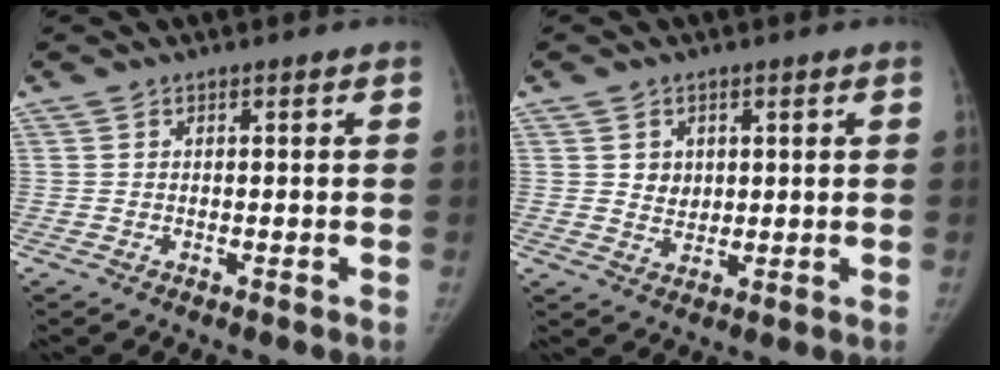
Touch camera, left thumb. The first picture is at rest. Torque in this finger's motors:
{"motor_torque": [-0.09, -0.07, 0.31, -0.32, -0.02]}